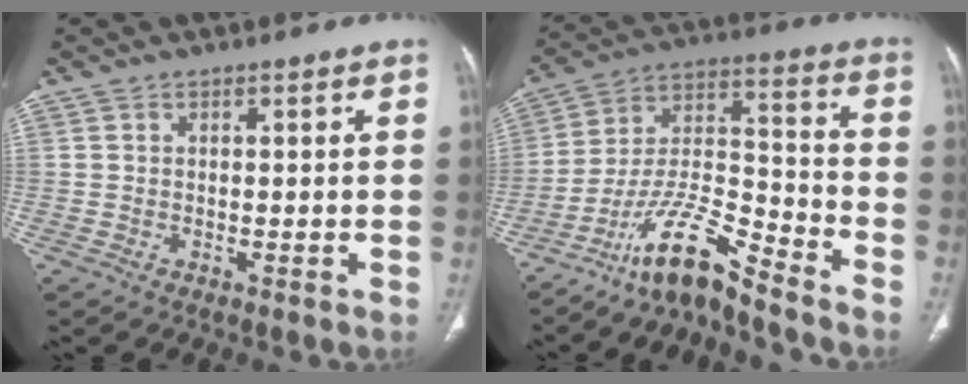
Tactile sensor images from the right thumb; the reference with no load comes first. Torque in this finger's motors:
{"motor_torque": [2.38, 0.10, 1.02, -1.32, 0.36]}